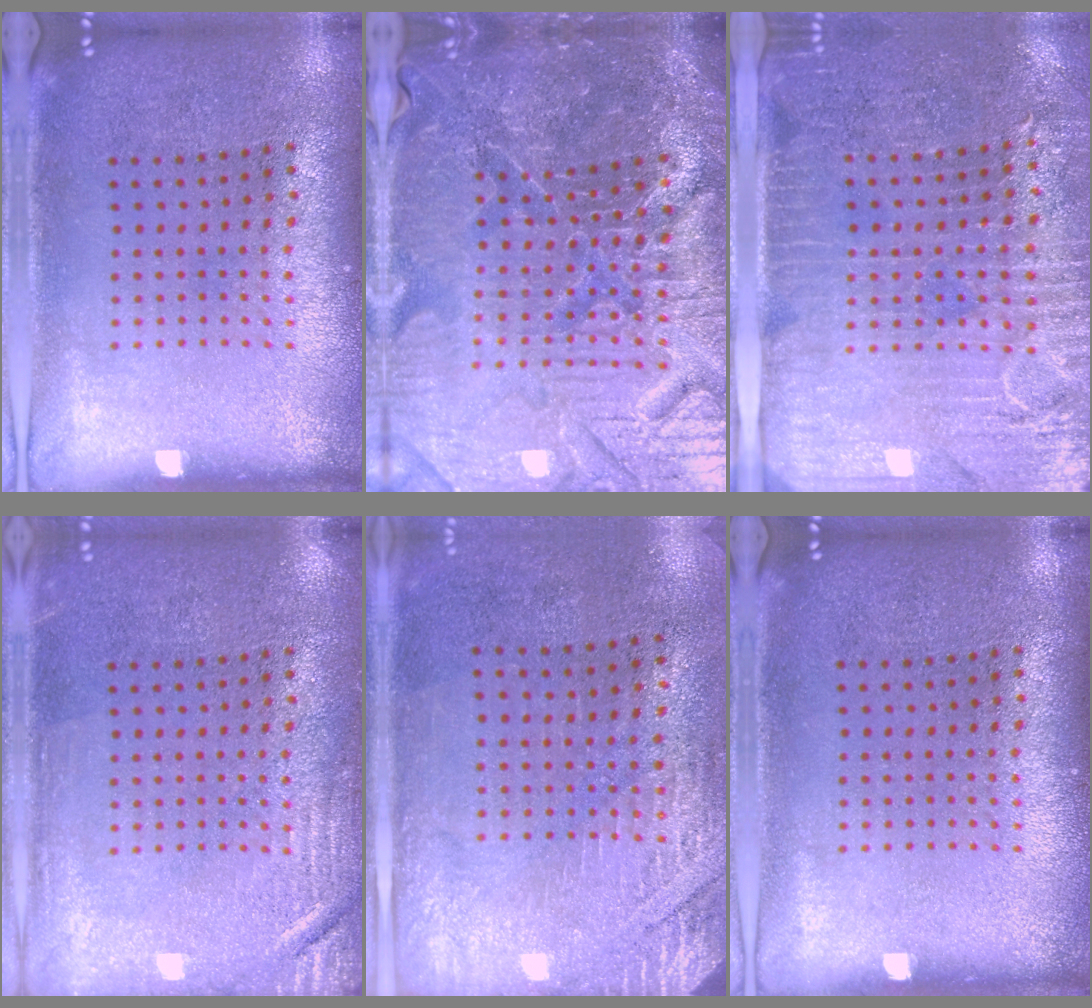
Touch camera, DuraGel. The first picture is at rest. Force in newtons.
{"total": 6.3, "press": 5.7, "slide": 2.5}
{"total": 3.6, "press": 3.3, "slide": 1.6}
{"total": 2.5, "press": 2.5, "slide": 0.4}
{"total": 2.9, "press": 2.5, "slide": 1.5}
{"total": 0.0}